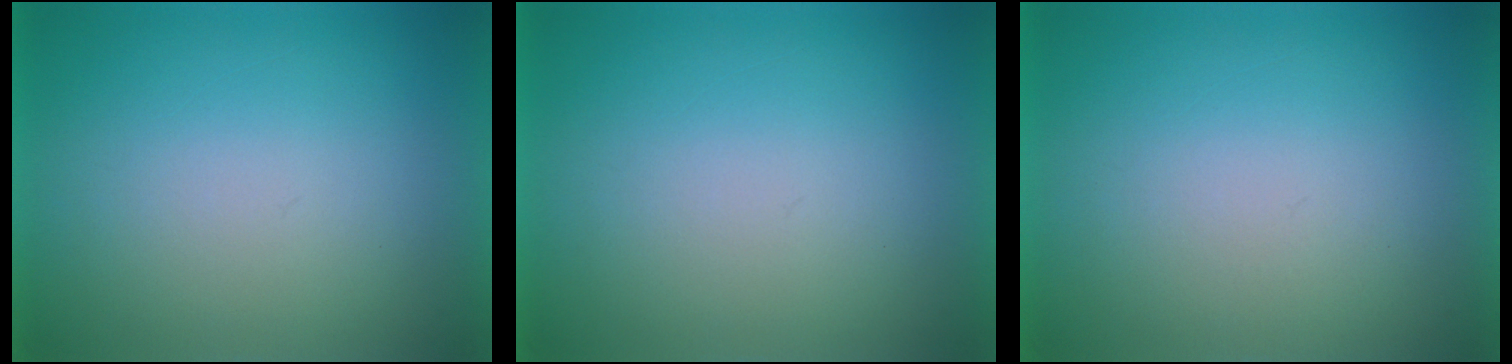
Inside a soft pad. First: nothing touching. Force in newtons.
{"total": 0.0}
{"total": 1.0}